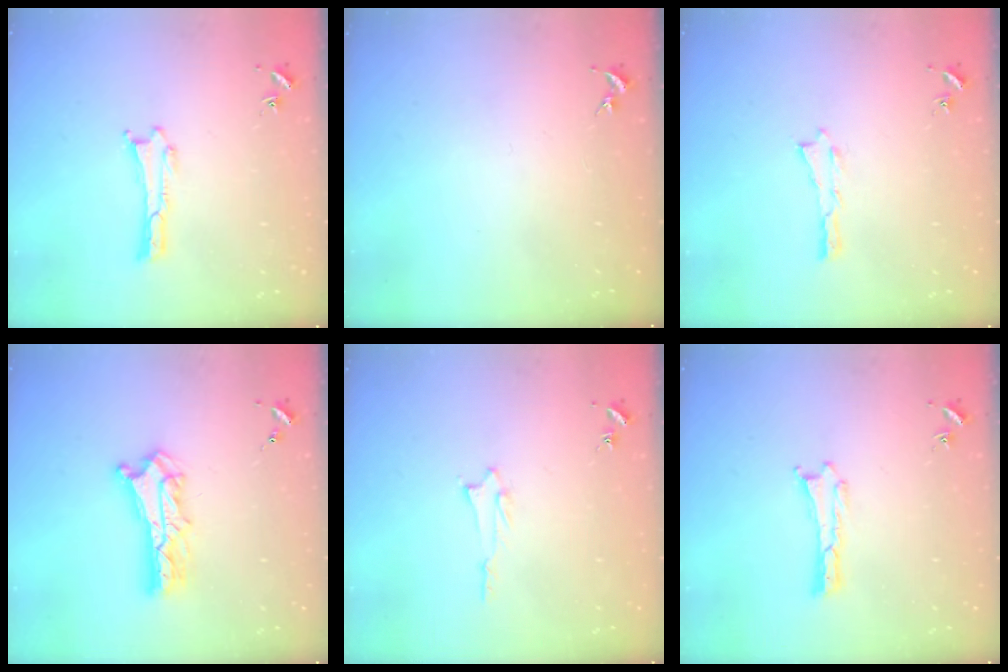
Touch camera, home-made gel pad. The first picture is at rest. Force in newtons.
{"total": 0.0}
{"total": 0.0}
{"total": 5.8, "press": 5.8, "slide": 0.4}
{"total": 1.2, "press": 1.2, "slide": 0.1}
{"total": 0.0}